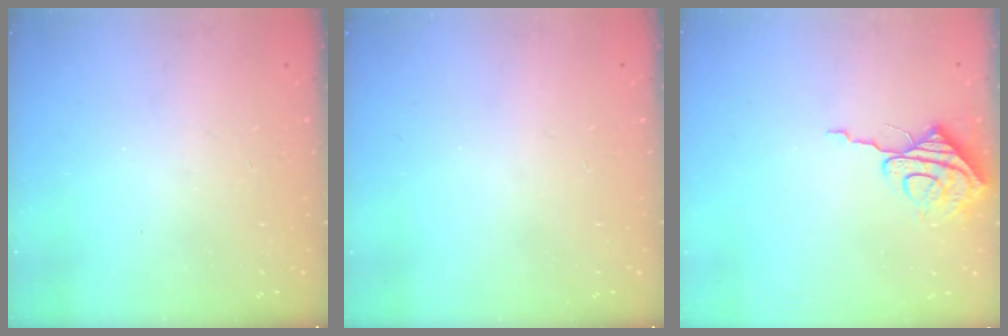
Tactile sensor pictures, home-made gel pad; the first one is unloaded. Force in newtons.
{"total": 0.0}
{"total": 8.3, "press": 8.3, "slide": 0.5}